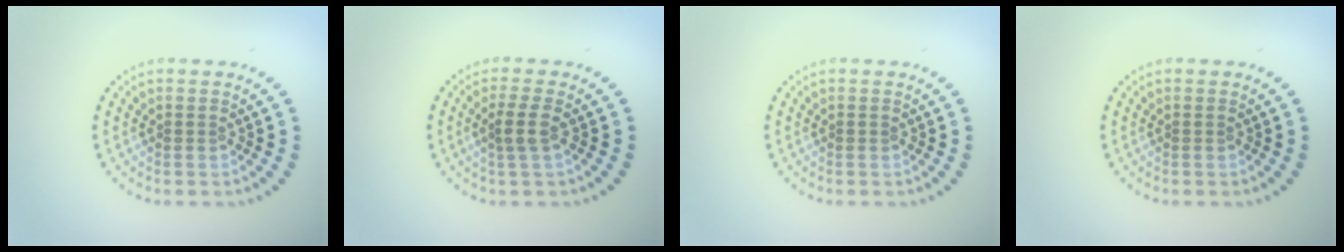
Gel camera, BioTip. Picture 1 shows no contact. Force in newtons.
{"total": 1.9, "press": 1.6, "slide": 1.2}
{"total": 0.0}
{"total": 0.0}